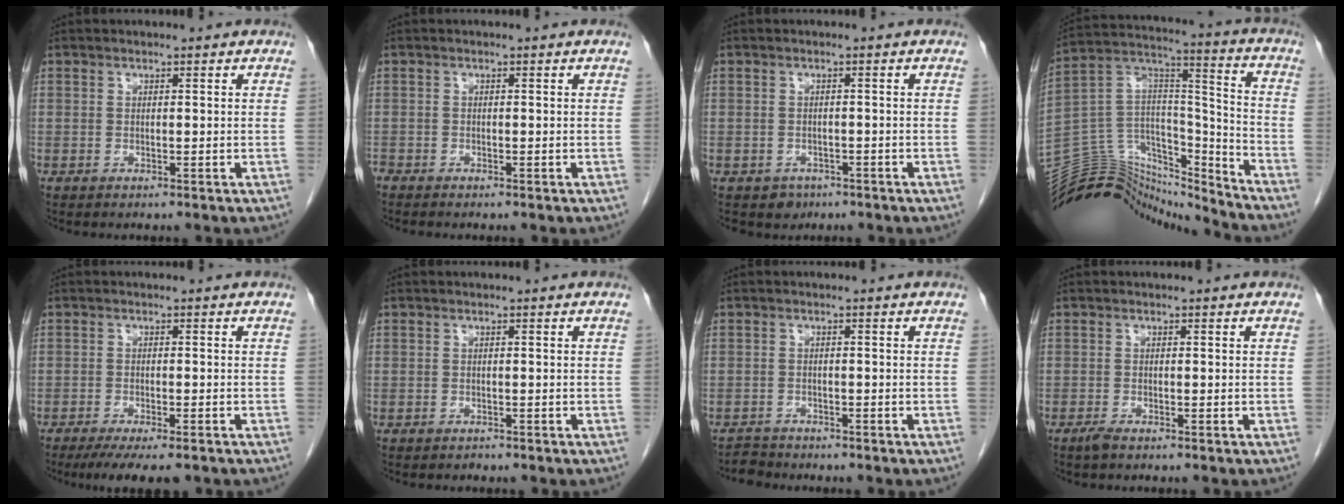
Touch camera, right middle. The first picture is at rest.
{"total": 1.2, "force": [-1.1, 0.2, 0.1], "torque": [-0.006, -0.002, -0.023]}
{"total": 2.2, "force": [-1.3, 1.8, 0.2], "torque": [-0.007, 0.007, -0.015]}
{"total": 18.1, "force": [-17.3, 4.9, 1.8], "torque": [-0.028, 0.089, -0.290]}
{"total": 8.2, "force": [-6.3, 1.6, 4.9], "torque": [-0.066, -0.014, -0.095]}
{"total": 0.5, "force": [-0.5, 0.2, 0.0], "torque": [-0.008, -0.001, -0.009]}
{"total": 2.1, "force": [-1.9, 0.5, -0.6], "torque": [0.011, -0.005, -0.035]}
{"total": 1.1, "force": [-0.9, 0.1, 0.7], "torque": [-0.021, -0.003, -0.018]}